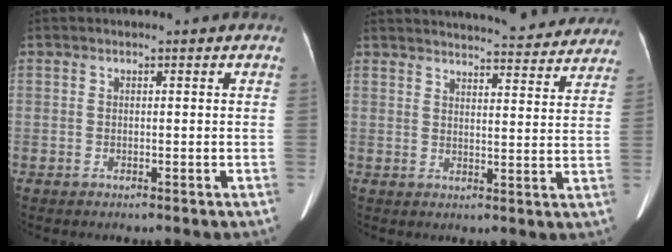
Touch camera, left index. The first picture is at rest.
{"total": 21.7, "force": [20.5, 3.3, 6.3], "torque": [-0.081, -0.031, 0.238]}